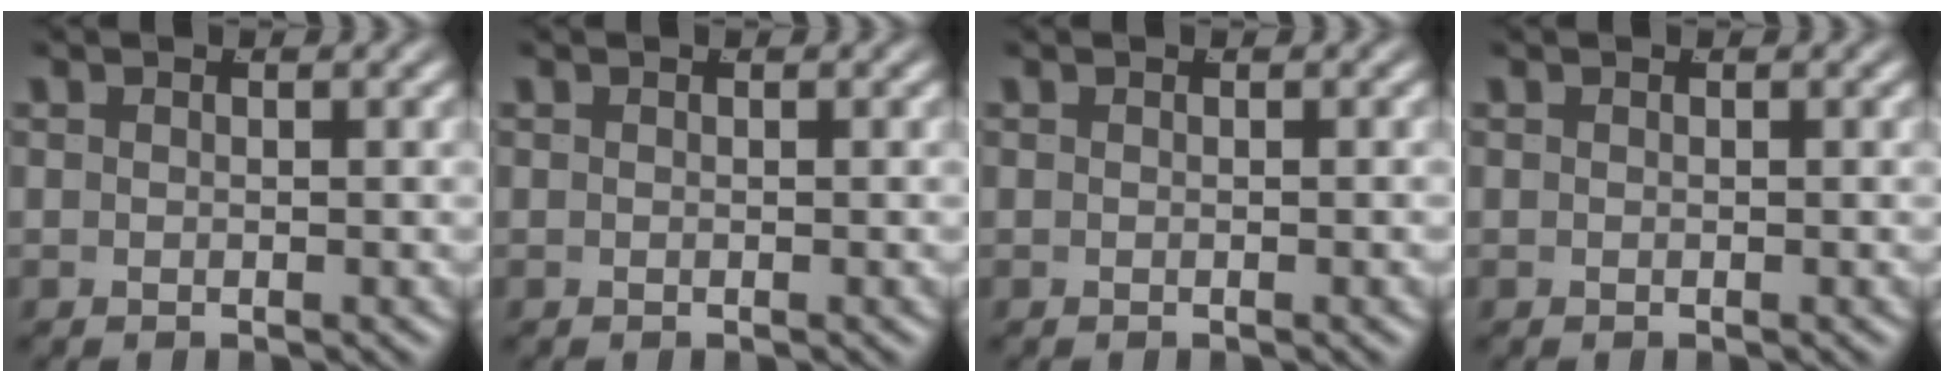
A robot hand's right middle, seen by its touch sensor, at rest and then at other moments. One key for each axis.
{"total": 0.0}
{"total": 0.0}
{"total": 0.0}